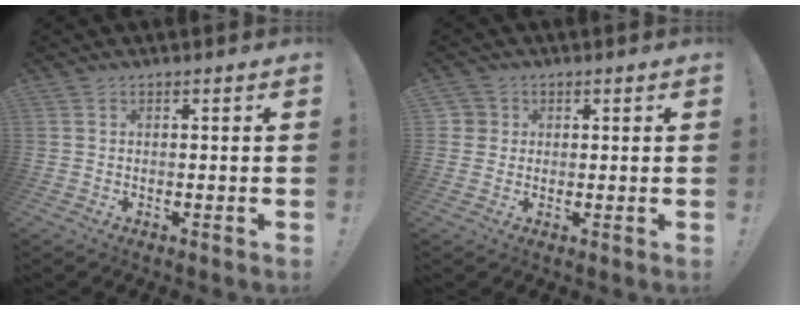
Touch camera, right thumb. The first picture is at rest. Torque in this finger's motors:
{"motor_torque": [0.08, 0.04, 0.14, -0.04, -0.05]}